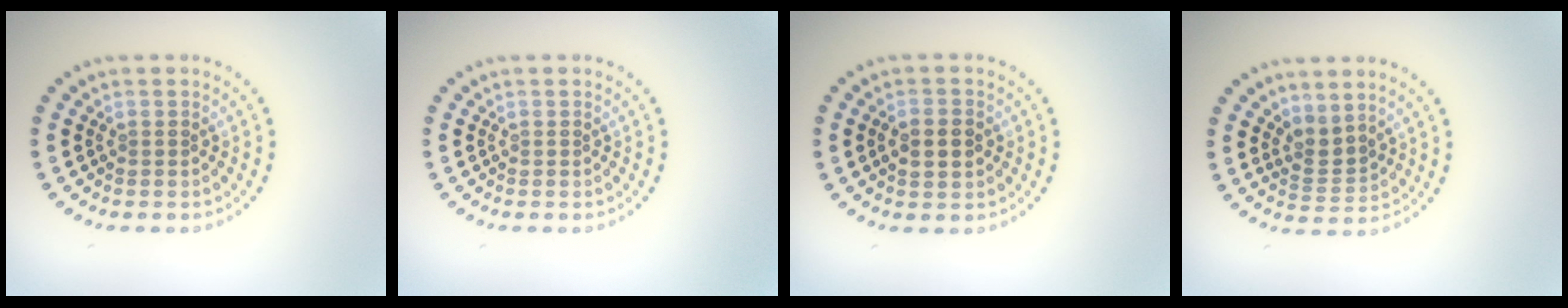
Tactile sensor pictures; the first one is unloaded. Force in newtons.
{"total": 0.0}
{"total": 2.6, "press": 2.6, "slide": 0.2}
{"total": 2.3, "press": 1.5, "slide": 1.7}